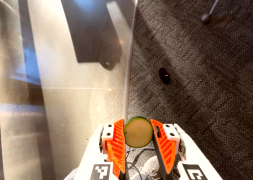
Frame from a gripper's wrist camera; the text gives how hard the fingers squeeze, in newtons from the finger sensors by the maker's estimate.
{"total": 12.7, "left": 12.9, "right": 12.5}